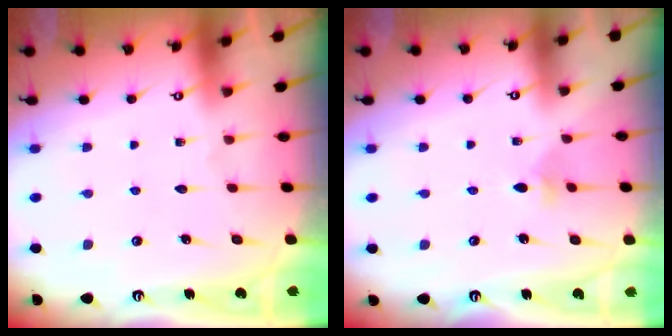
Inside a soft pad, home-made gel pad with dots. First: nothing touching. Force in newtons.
{"total": 2.3, "press": 2.3, "slide": 0.4}